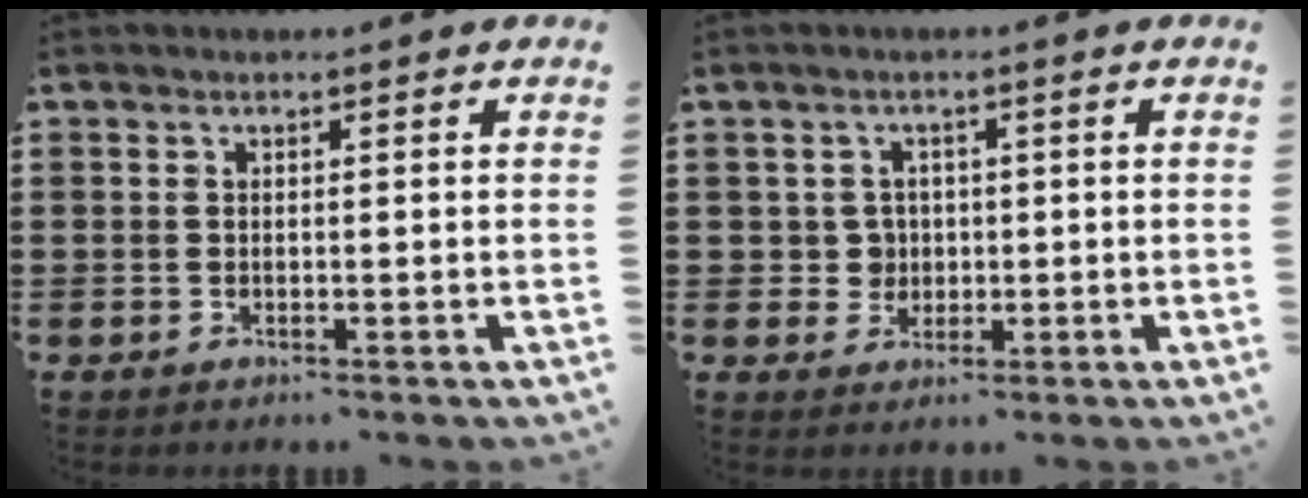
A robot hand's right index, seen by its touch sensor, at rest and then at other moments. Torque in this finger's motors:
{"motor_torque": [-0.12, 0.10, 0.00, -0.01]}